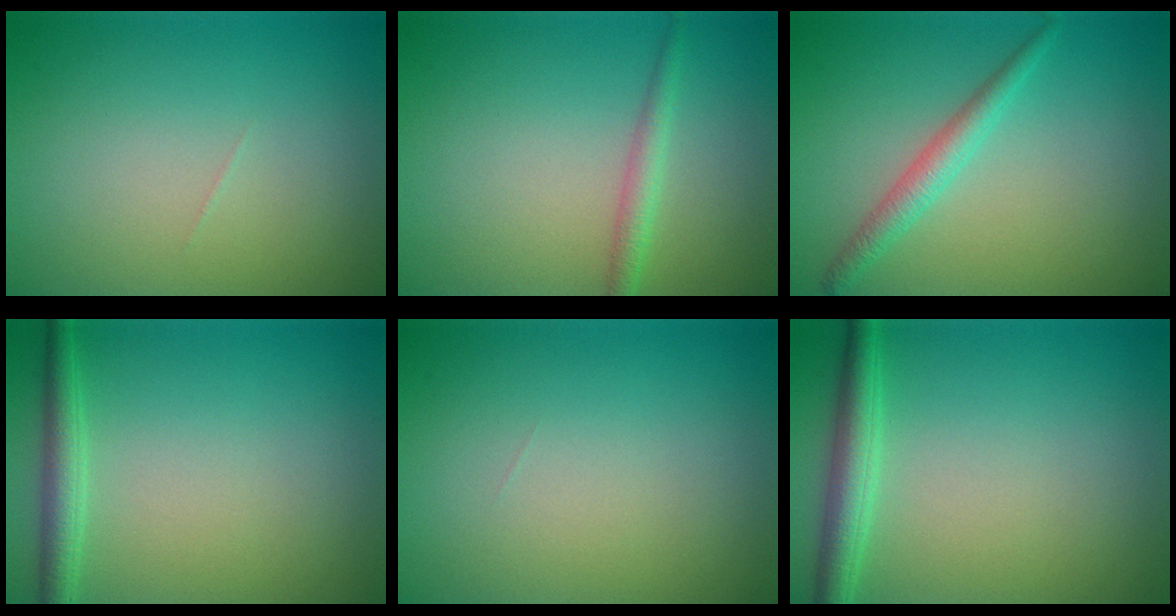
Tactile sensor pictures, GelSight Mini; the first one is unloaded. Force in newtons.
{"total": 1.7, "press": 1.7, "slide": 0.0}
{"total": 2.2, "press": 2.2, "slide": 0.1}
{"total": 2.3, "press": 2.3, "slide": 0.1}
{"total": 0.0}
{"total": 3.0, "press": 3.0, "slide": 0.2}